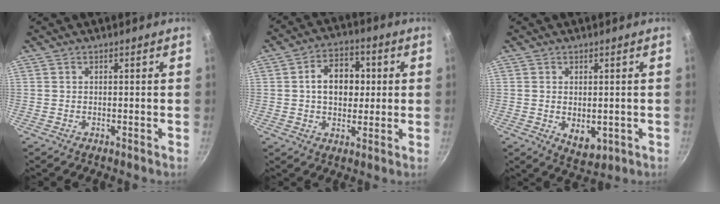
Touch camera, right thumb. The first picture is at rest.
{"total": 10.4, "force": [1.2, 7.5, 7.0], "torque": [-0.073, 0.012, 0.011]}
{"total": 5.5, "force": [-0.7, 3.5, 4.2], "torque": [-0.055, -0.010, 0.003]}